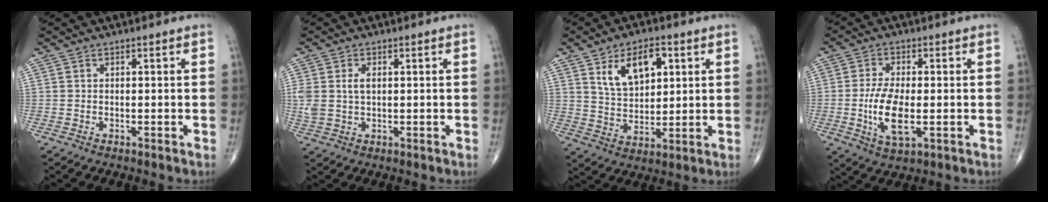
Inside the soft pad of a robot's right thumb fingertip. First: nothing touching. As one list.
[{"total": 4.7, "force": [0.9, 2.9, 3.6], "torque": [-0.085, 0.007, 0.022]}, {"total": 11.0, "force": [4.4, 6.4, 7.9], "torque": [-0.107, -0.014, 0.084]}, {"total": 8.9, "force": [-1.4, 3.7, 8.0], "torque": [-0.161, -0.006, -0.023]}]